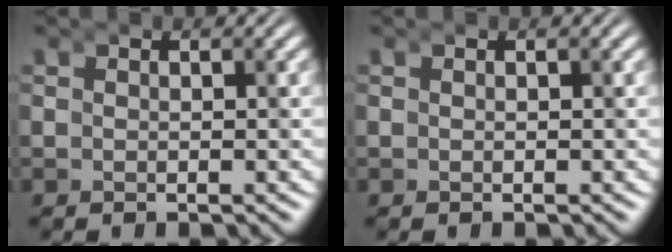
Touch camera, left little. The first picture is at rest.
{"total": 0.0}